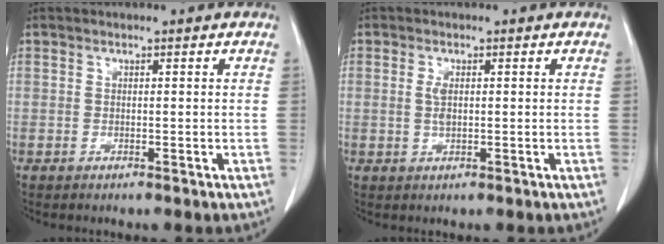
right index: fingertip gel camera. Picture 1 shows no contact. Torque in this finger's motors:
{"motor_torque": [0.05, 0.04, 0.06, 0.04]}